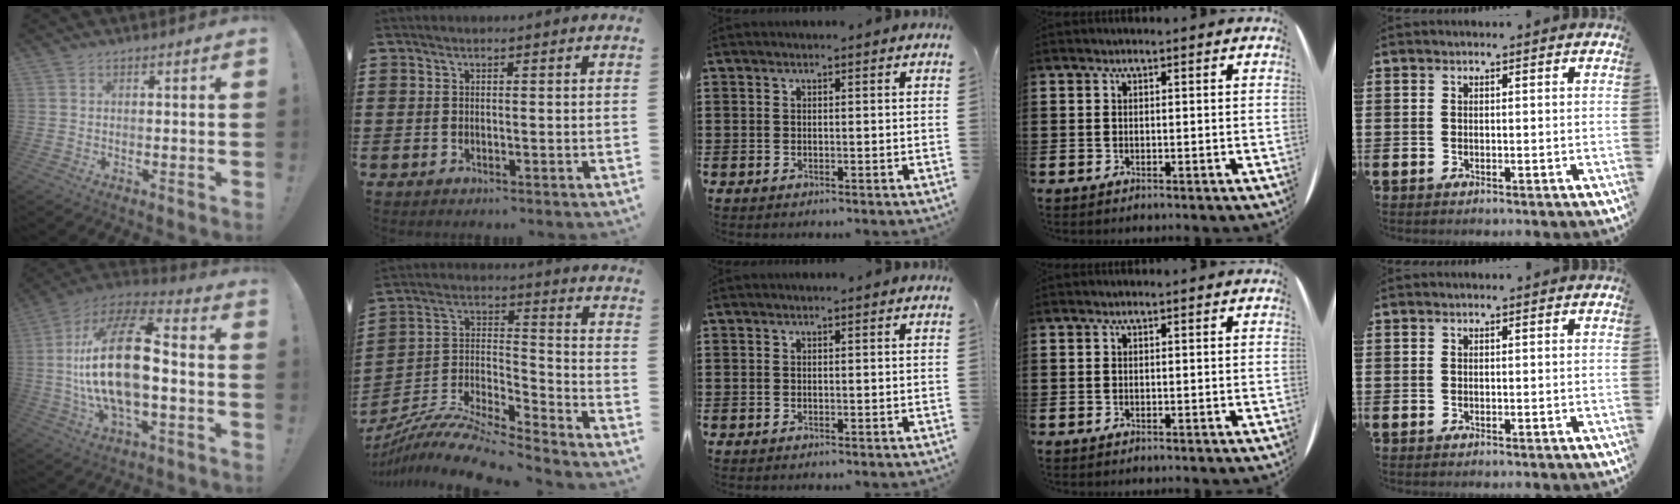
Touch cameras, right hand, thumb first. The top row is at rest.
{"thumb": {"total": 24.9, "force": [-1.2, 11.3, 22.2], "torque": [-0.409, 0.012, -0.021]}, "index": {"total": 9.9, "force": [-9.1, 1.0, 3.7], "torque": [-0.083, 0.003, -0.188]}}